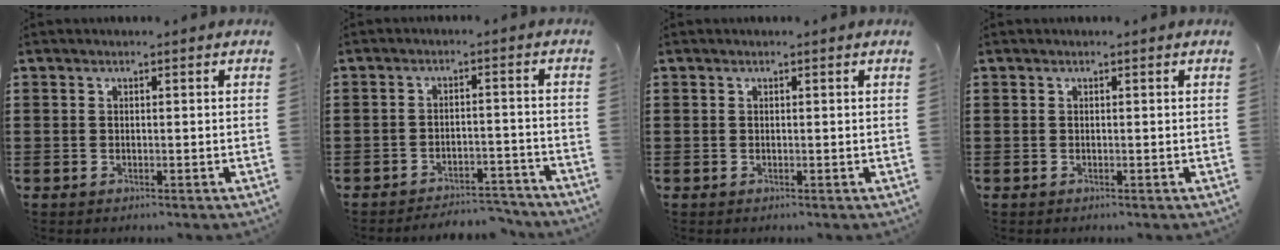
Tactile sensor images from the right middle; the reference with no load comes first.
{"total": 3.9, "force": [-3.8, 0.3, 0.4], "torque": [-0.011, 0.005, -0.080]}
{"total": 0.0}
{"total": 0.0}